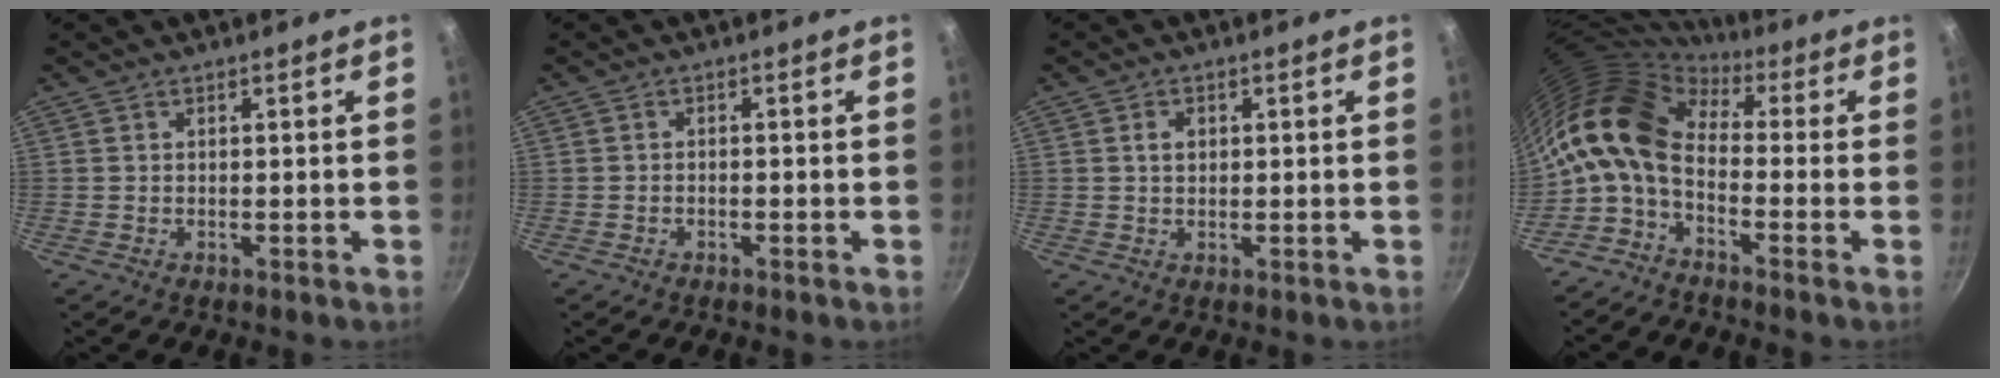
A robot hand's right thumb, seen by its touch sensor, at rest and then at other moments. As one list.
[{"total": 0.7, "force": [-0.5, 0.3, 0.3], "torque": [-0.011, 0.007, -0.010]}, {"total": 2.0, "force": [0.4, 1.5, 1.3], "torque": [-0.014, 0.004, 0.008]}, {"total": 13.2, "force": [0.0, 7.9, 10.6], "torque": [-0.198, 0.023, -0.020]}]